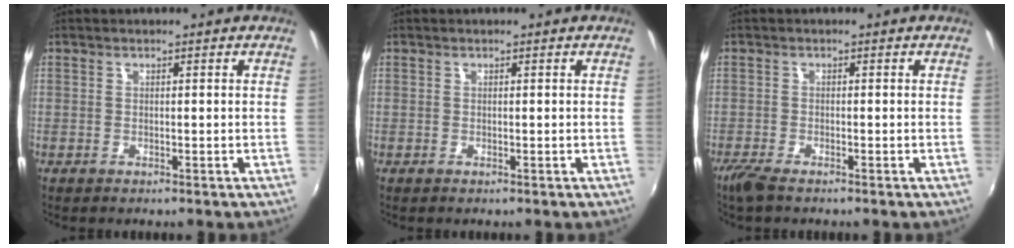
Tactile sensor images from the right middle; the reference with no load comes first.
{"total": 0.0}
{"total": 3.5, "force": [-2.7, 0.5, 2.1], "torque": [-0.054, -0.012, -0.054]}